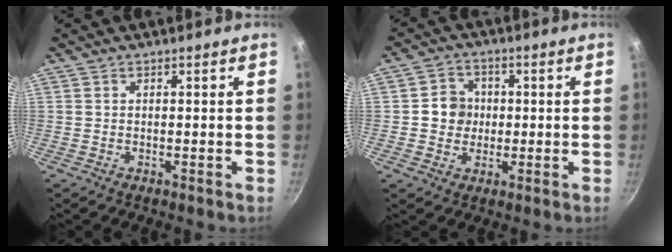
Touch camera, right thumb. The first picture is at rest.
{"total": 5.9, "force": [0.1, 5.5, 2.2], "torque": [-0.001, 0.007, -0.008]}